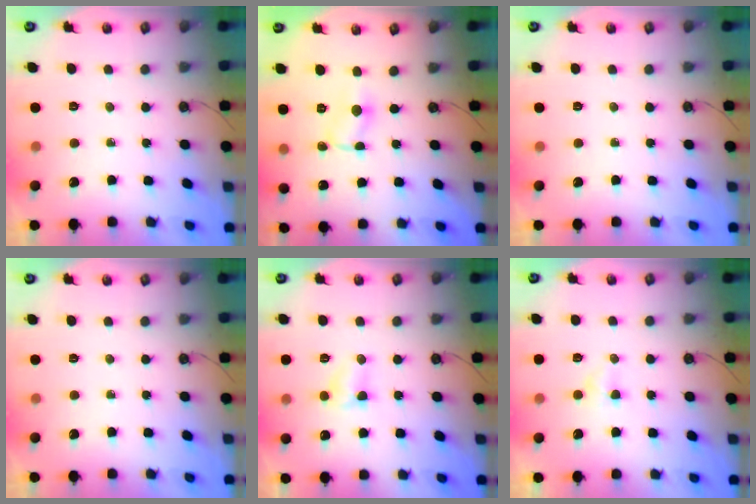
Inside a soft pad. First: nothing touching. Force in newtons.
{"total": 1.5, "press": 1.5, "slide": 0.1}
{"total": 0.0}
{"total": 0.0}
{"total": 3.9, "press": 3.8, "slide": 0.5}
{"total": 2.5, "press": 2.5, "slide": 0.3}